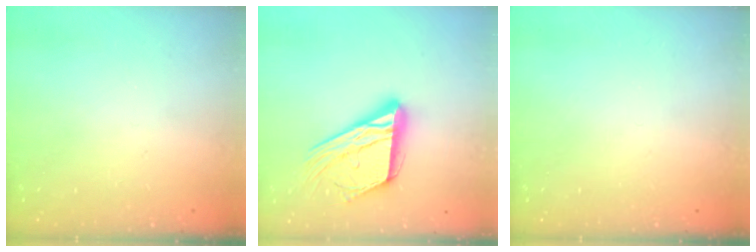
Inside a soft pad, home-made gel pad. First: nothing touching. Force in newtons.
{"total": 18.7, "press": 18.6, "slide": 1.8}
{"total": 0.0}